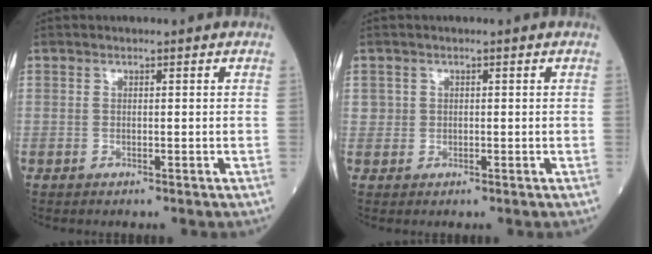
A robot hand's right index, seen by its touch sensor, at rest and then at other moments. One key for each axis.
{"total": 1.1, "fx": 0.2, "fy": 1.1, "fz": 0.1, "tx": 0.007, "ty": 0.003, "tz": 0.001}